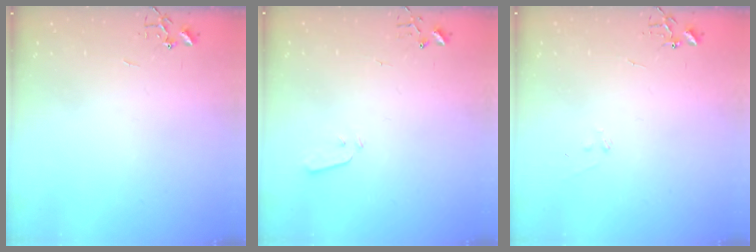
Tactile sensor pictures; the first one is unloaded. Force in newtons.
{"total": 3.4, "press": 3.3, "slide": 0.7}
{"total": 7.1, "press": 7.1, "slide": 0.7}